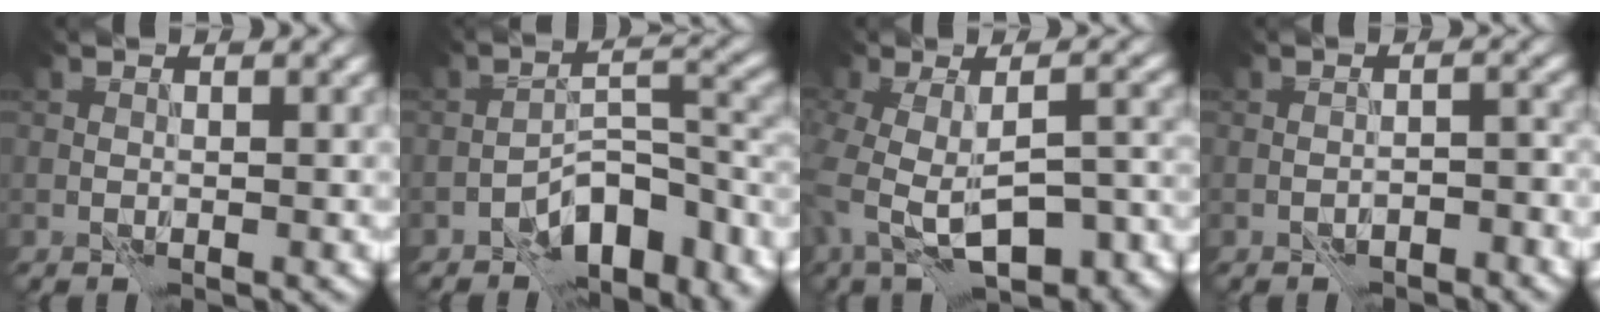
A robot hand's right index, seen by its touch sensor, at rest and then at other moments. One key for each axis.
{"total": 8.6, "fx": -5.4, "fy": 3.6, "fz": 5.7, "tx": -0.072, "ty": 0.005, "tz": -0.093}
{"total": 9.5, "fx": -4.9, "fy": 4.2, "fz": 7.0, "tx": -0.135, "ty": -0.018, "tz": -0.045}
{"total": 2.0, "fx": -1.5, "fy": 0.6, "fz": 1.2, "tx": -0.019, "ty": 0.008, "tz": -0.024}